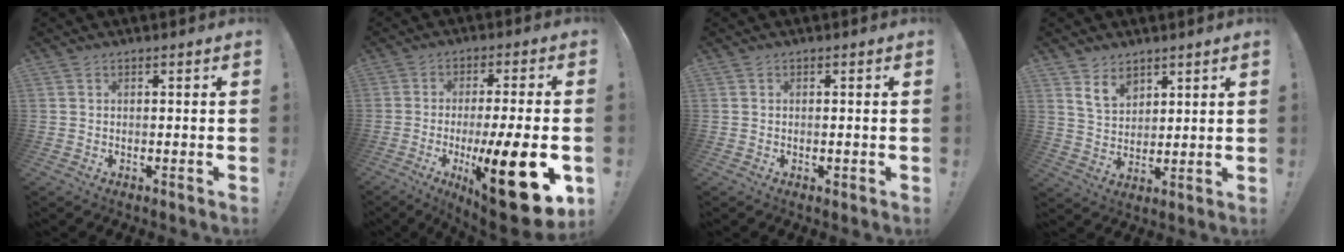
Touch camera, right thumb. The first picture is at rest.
{"total": 20.9, "force": [-6.8, 3.8, 19.4], "torque": [-0.291, 0.020, -0.096]}
{"total": 0.5, "force": [-0.2, 0.3, 0.4], "torque": [-0.012, 0.003, -0.001]}
{"total": 7.9, "force": [5.5, 5.0, 2.8], "torque": [-0.050, -0.032, 0.107]}